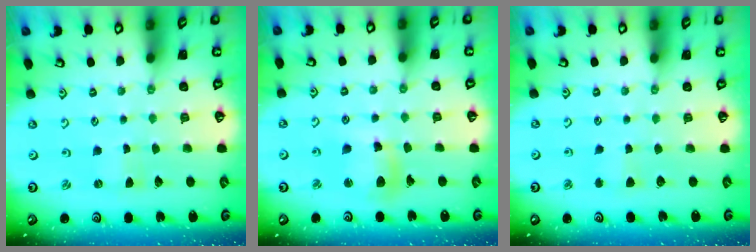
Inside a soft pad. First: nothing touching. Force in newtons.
{"total": 11.5, "press": 11.4, "slide": 1.7}
{"total": 2.1, "press": 2.0, "slide": 0.4}